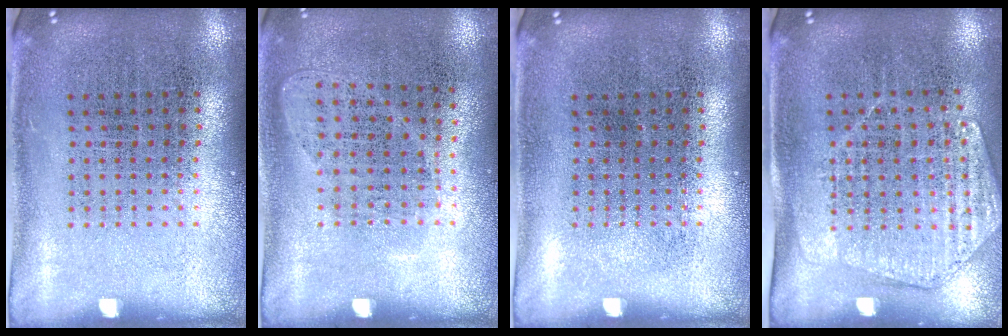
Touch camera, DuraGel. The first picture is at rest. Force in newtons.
{"total": 1.0, "press": 0.8, "slide": 0.5}
{"total": 0.0}
{"total": 1.6, "press": 1.5, "slide": 0.6}